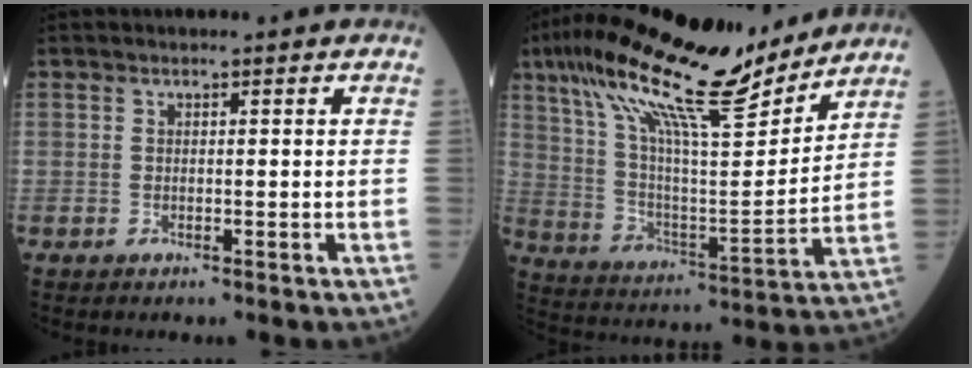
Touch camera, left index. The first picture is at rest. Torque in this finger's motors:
{"motor_torque": [1.06, -1.08, 1.02, 0.21]}